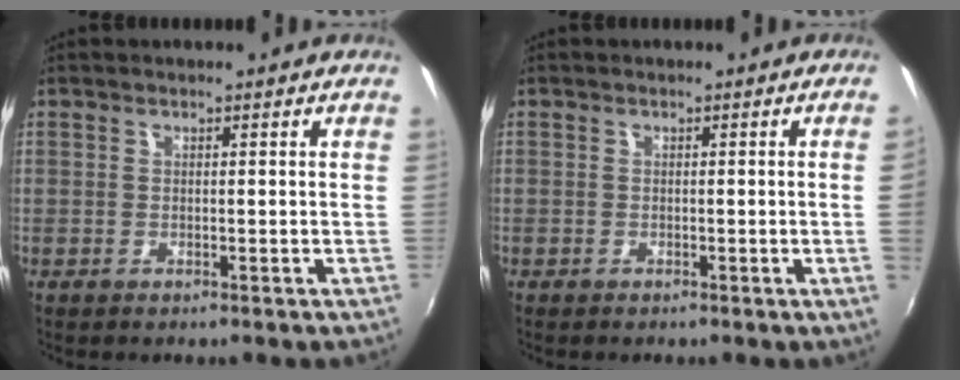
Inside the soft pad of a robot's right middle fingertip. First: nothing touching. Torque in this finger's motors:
{"motor_torque": [0.23, -0.31, -1.05, -0.21]}